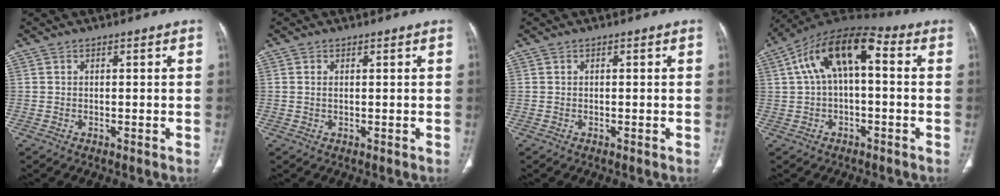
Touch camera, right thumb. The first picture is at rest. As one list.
[{"total": 0.8, "force": [0.2, 0.4, 0.6], "torque": [-0.018, 0.002, 0.007]}, {"total": 0.0}, {"total": 14.1, "force": [2.3, 6.9, 12.1], "torque": [-0.209, 0.044, 0.031]}]